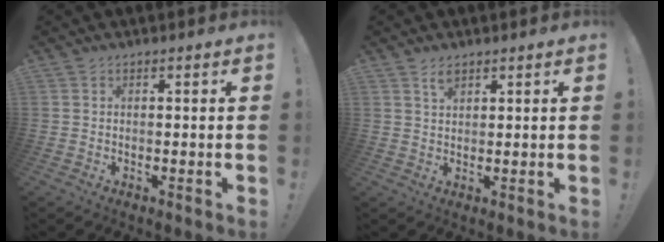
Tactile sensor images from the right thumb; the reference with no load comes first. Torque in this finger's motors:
{"motor_torque": [0.11, 0.13, -0.16, -0.01, 0.00]}